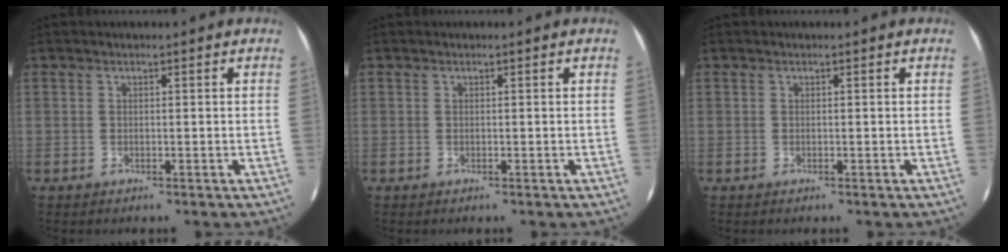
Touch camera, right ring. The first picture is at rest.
{"total": 0.0}
{"total": 0.0}